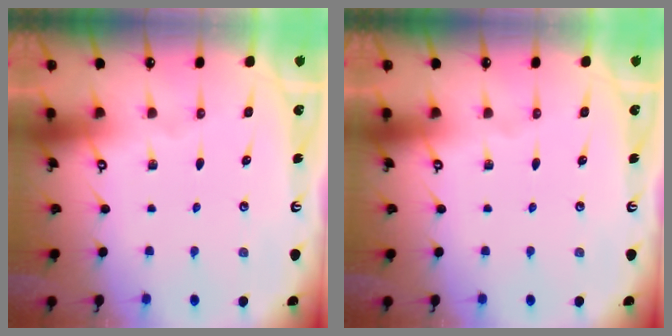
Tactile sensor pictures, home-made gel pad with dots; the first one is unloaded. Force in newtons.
{"total": 0.0}